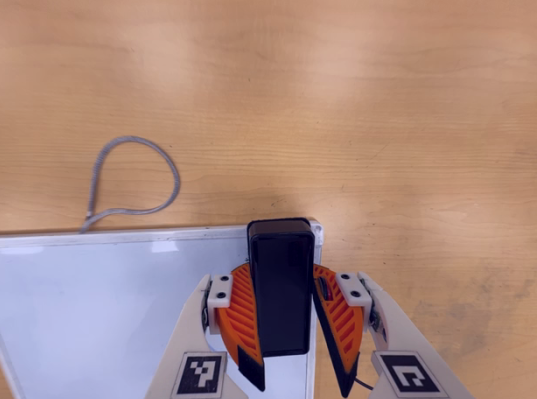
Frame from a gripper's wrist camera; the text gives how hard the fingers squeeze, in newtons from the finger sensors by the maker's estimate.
{"total": 10.7, "left": 12.0, "right": 9.4}